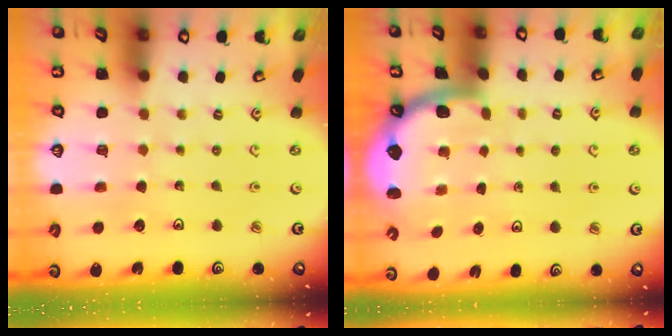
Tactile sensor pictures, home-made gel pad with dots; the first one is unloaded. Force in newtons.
{"total": 1.6, "press": 1.6, "slide": 0.1}